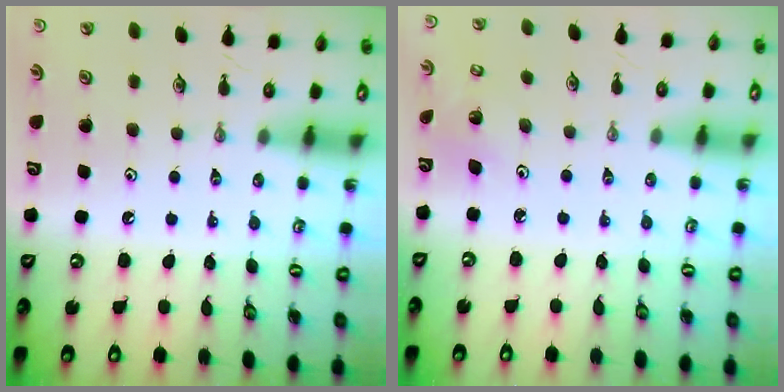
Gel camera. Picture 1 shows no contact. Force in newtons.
{"total": 2.2, "press": 2.2, "slide": 0.2}